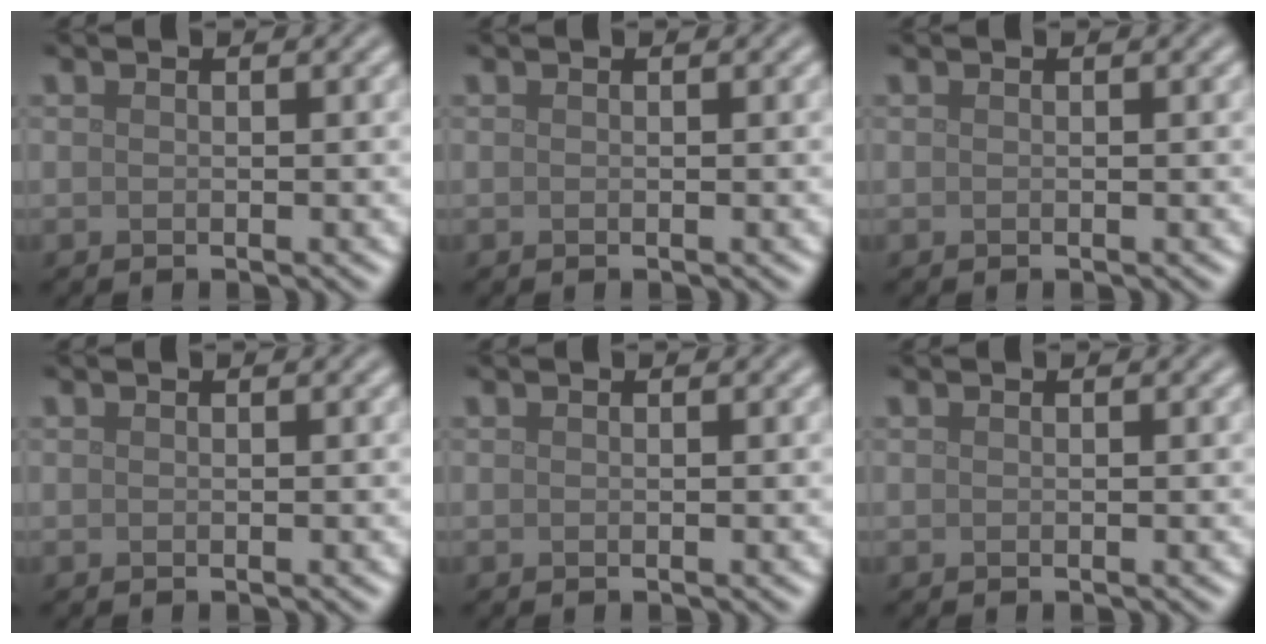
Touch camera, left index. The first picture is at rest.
{"total": 0.0}
{"total": 0.0}
{"total": 0.0}
{"total": 0.0}
{"total": 0.0}